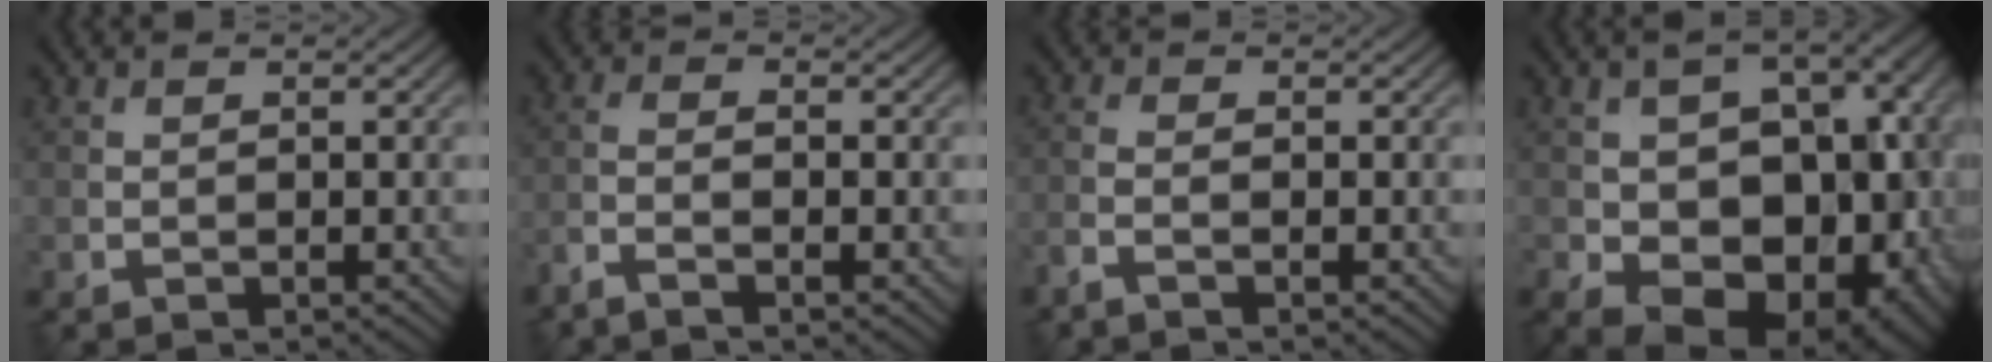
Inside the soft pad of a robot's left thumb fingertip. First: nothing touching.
{"total": 2.8, "force": [-1.8, 0.3, 2.0], "torque": [-0.041, -0.002, -0.050]}
{"total": 2.1, "force": [-1.2, 0.3, 1.6], "torque": [-0.037, 0.000, -0.036]}
{"total": 16.2, "force": [-4.1, 11.1, 11.0], "torque": [-0.135, -0.028, -0.039]}